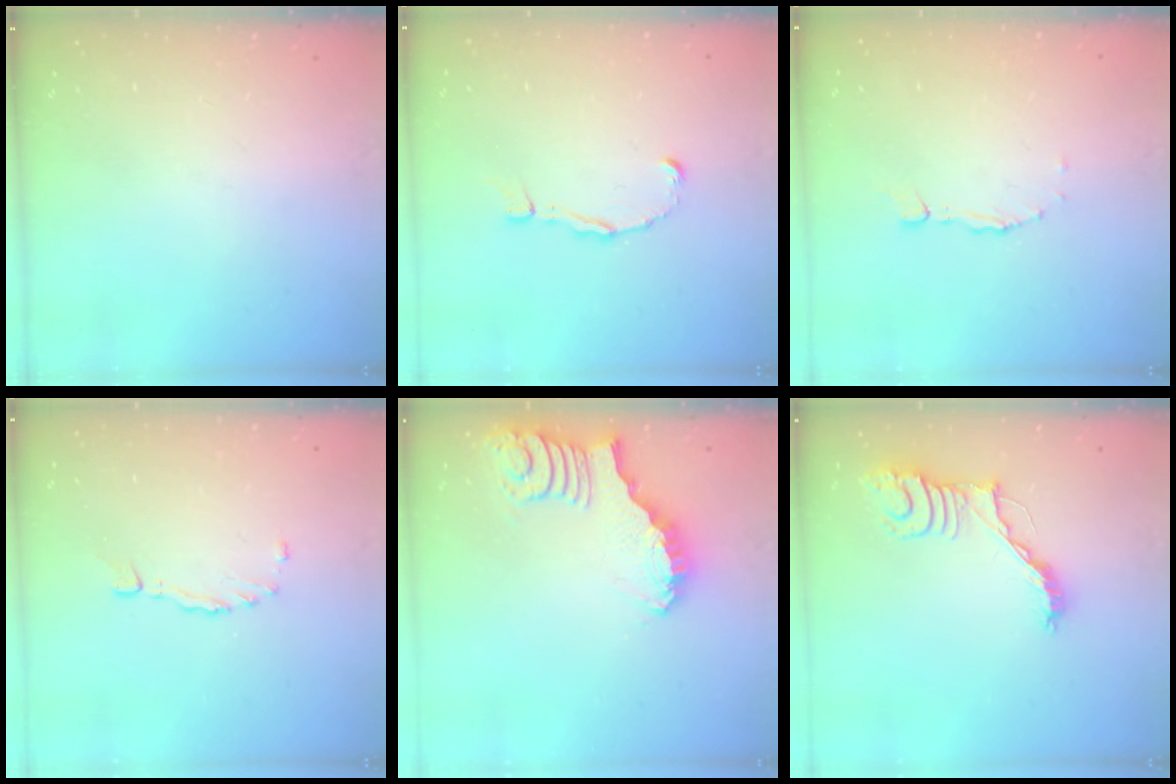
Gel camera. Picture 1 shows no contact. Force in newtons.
{"total": 2.4, "press": 2.3, "slide": 0.4}
{"total": 1.0, "press": 1.0, "slide": 0.2}
{"total": 1.3, "press": 1.3, "slide": 0.3}
{"total": 2.6, "press": 2.6, "slide": 0.4}
{"total": 12.5, "press": 12.4, "slide": 1.1}